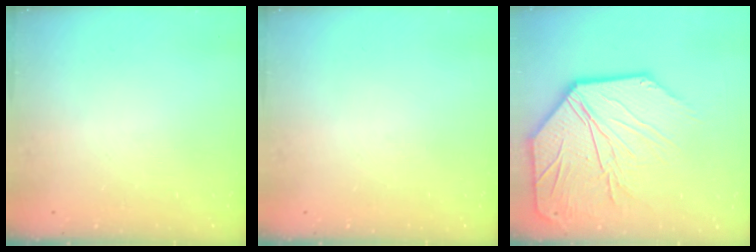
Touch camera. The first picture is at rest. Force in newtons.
{"total": 0.0}
{"total": 14.4, "press": 14.3, "slide": 1.6}